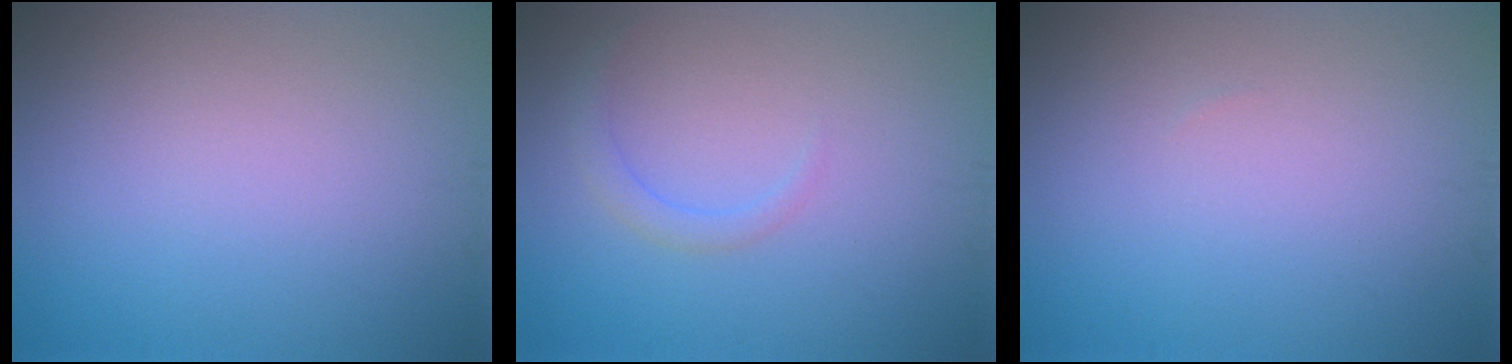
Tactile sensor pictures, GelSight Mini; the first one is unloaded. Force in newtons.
{"total": 1.3, "press": 1.3, "slide": 0.1}
{"total": 0.0}